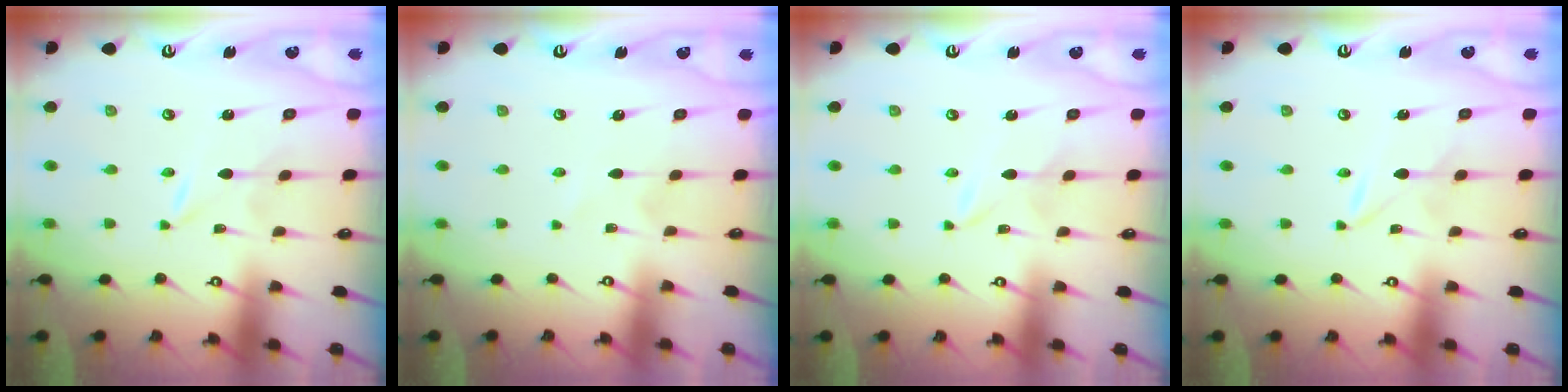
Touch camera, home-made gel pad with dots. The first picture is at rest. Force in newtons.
{"total": 0.5, "press": 0.5, "slide": 0.1}
{"total": 1.6, "press": 1.6, "slide": 0.0}
{"total": 1.7, "press": 1.7, "slide": 0.0}